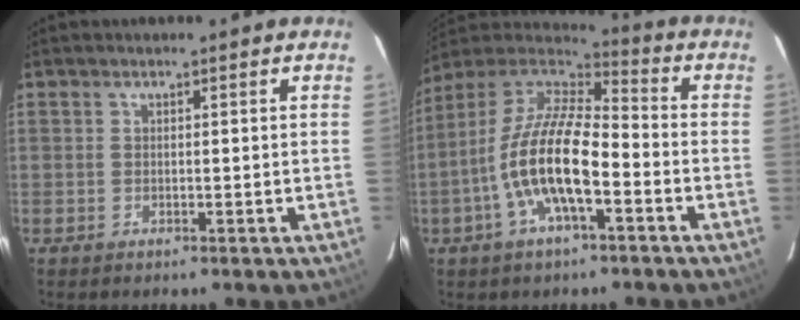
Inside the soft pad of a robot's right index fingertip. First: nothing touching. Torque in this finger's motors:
{"motor_torque": [1.87, -0.27, 1.05, 0.21]}